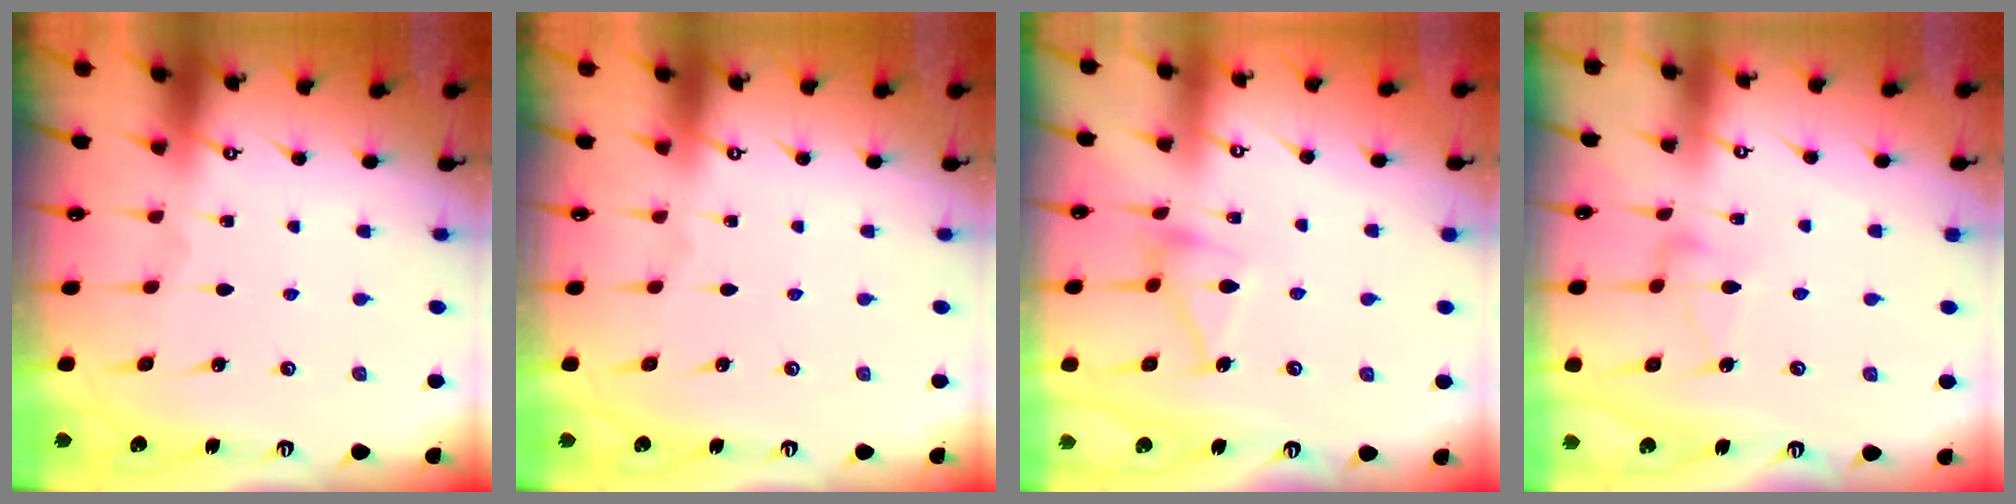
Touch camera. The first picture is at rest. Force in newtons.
{"total": 0.0}
{"total": 12.5, "press": 12.5, "slide": 0.3}
{"total": 4.3, "press": 4.3, "slide": 0.2}